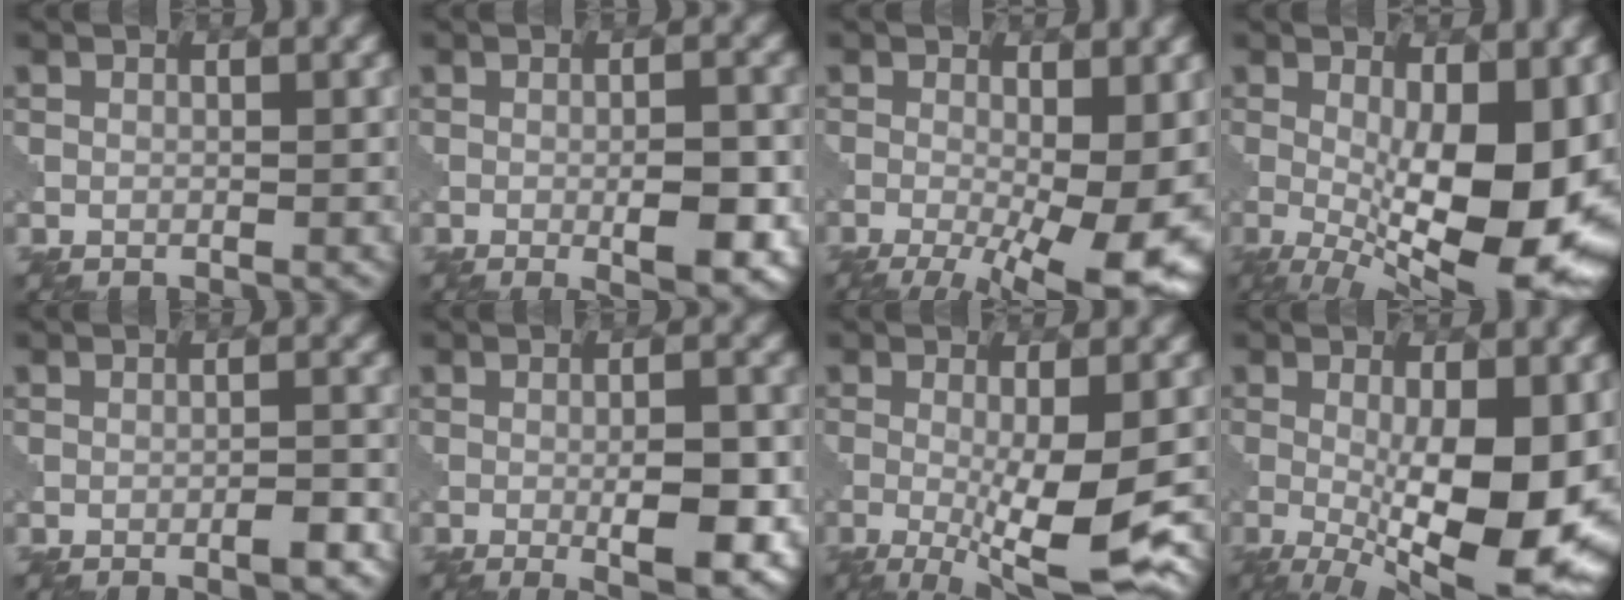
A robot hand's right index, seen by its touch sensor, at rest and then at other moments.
{"total": 4.5, "force": [-1.1, 1.2, 4.2], "torque": [-0.066, -0.004, -0.014]}
{"total": 11.6, "force": [-3.0, 4.2, 10.4], "torque": [-0.161, -0.013, -0.039]}
{"total": 14.8, "force": [-1.6, 5.4, 13.7], "torque": [-0.196, -0.012, -0.019]}
{"total": 1.9, "force": [-1.0, 0.3, 1.6], "torque": [-0.023, 0.005, -0.018]}
{"total": 5.8, "force": [-1.4, 1.5, 5.4], "torque": [-0.083, -0.005, -0.017]}
{"total": 8.8, "force": [-1.9, 2.0, 8.3], "torque": [-0.128, -0.021, -0.023]}
{"total": 13.4, "force": [-1.9, 4.1, 12.6], "torque": [-0.182, -0.023, -0.022]}